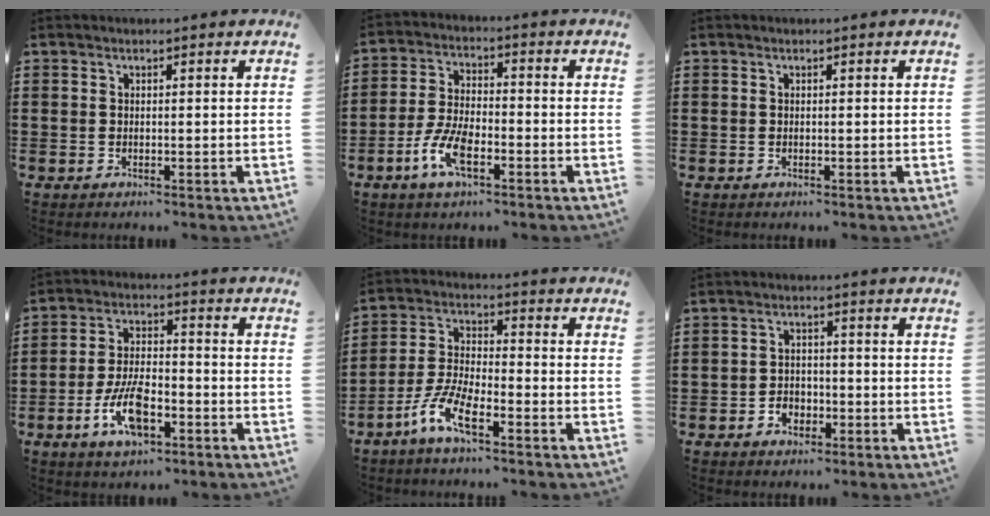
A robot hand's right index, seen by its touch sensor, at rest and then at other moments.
{"total": 7.1, "force": [-3.3, 2.8, 5.6], "torque": [-0.134, -0.009, -0.066]}
{"total": 0.0}
{"total": 8.8, "force": [-3.9, 3.8, 7.0], "torque": [-0.160, -0.006, -0.074]}
{"total": 7.3, "force": [-4.9, 1.7, 5.2], "torque": [-0.131, -0.007, -0.098]}
{"total": 2.7, "force": [-1.5, 2.1, 0.9], "torque": [-0.023, 0.002, -0.031]}